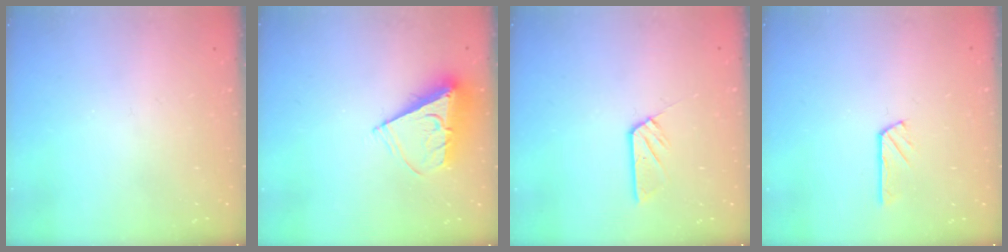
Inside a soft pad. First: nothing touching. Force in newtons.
{"total": 8.6, "press": 8.6, "slide": 0.5}
{"total": 5.8, "press": 5.8, "slide": 0.3}
{"total": 2.8, "press": 2.8, "slide": 0.1}